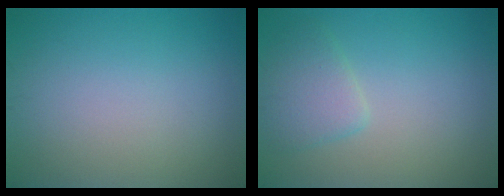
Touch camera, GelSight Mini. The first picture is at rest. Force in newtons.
{"total": 2.6, "press": 2.6, "slide": 0.3}